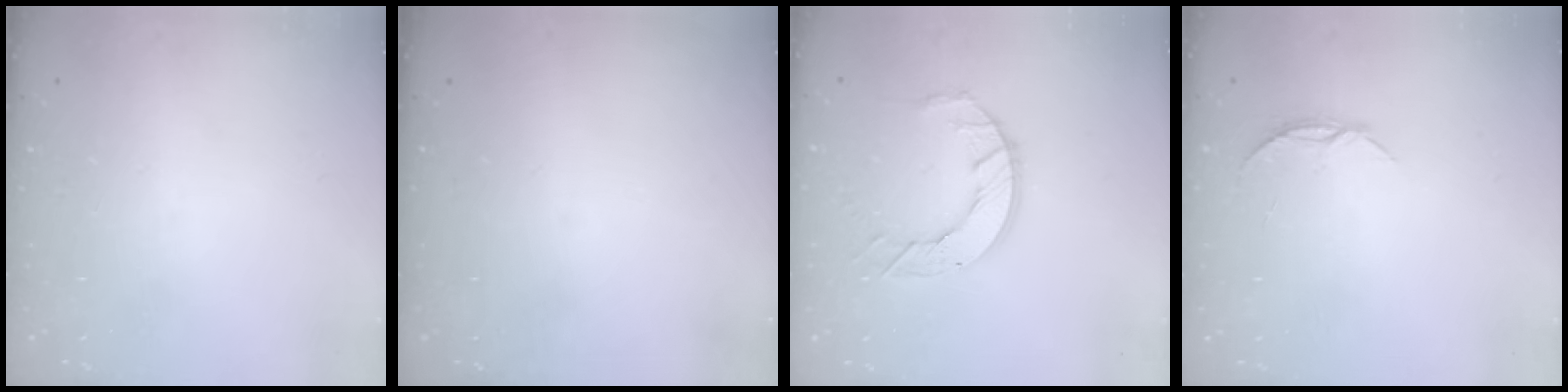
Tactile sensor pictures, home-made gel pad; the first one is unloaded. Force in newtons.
{"total": 0.0}
{"total": 9.1, "press": 9.1, "slide": 0.9}
{"total": 4.3, "press": 4.3, "slide": 0.5}